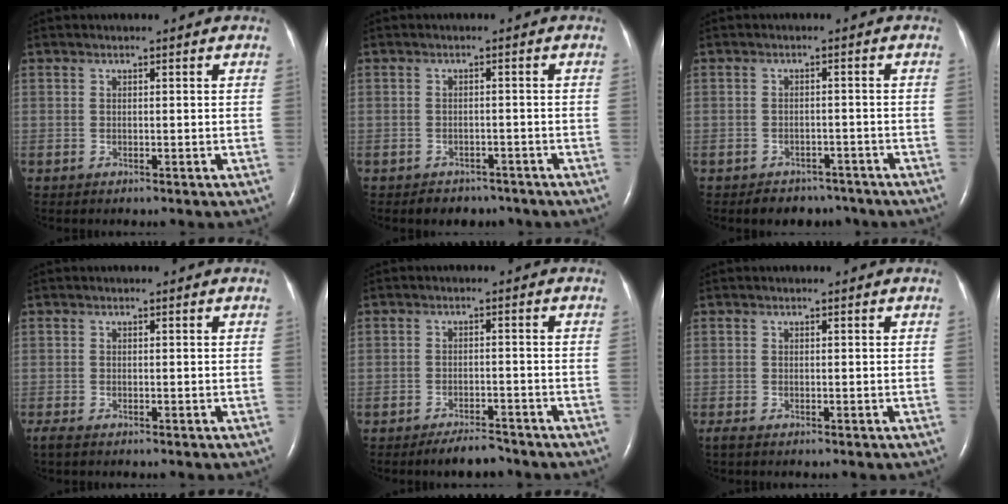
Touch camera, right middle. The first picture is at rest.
{"total": 3.7, "force": [-3.1, 2.0, 0.2], "torque": [-0.005, 0.007, -0.040]}
{"total": 5.2, "force": [-4.5, 2.7, 0.5], "torque": [-0.001, 0.011, -0.058]}
{"total": 1.3, "force": [-1.0, 0.2, 0.7], "torque": [-0.024, -0.007, -0.020]}
{"total": 3.9, "force": [-3.5, 0.8, 1.5], "torque": [-0.028, -0.006, -0.057]}
{"total": 0.7, "force": [-0.5, 0.0, 0.4], "torque": [-0.017, -0.006, -0.013]}